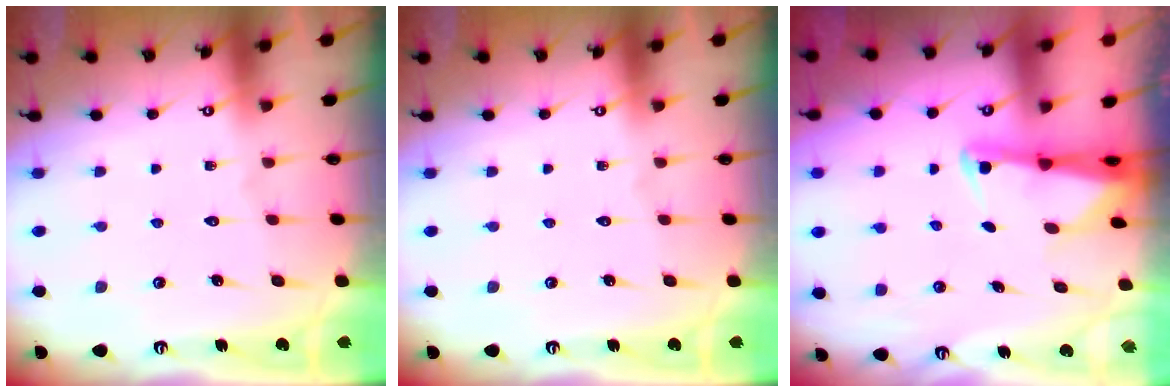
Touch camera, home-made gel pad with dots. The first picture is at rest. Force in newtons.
{"total": 0.0}
{"total": 2.6, "press": 2.6, "slide": 0.5}